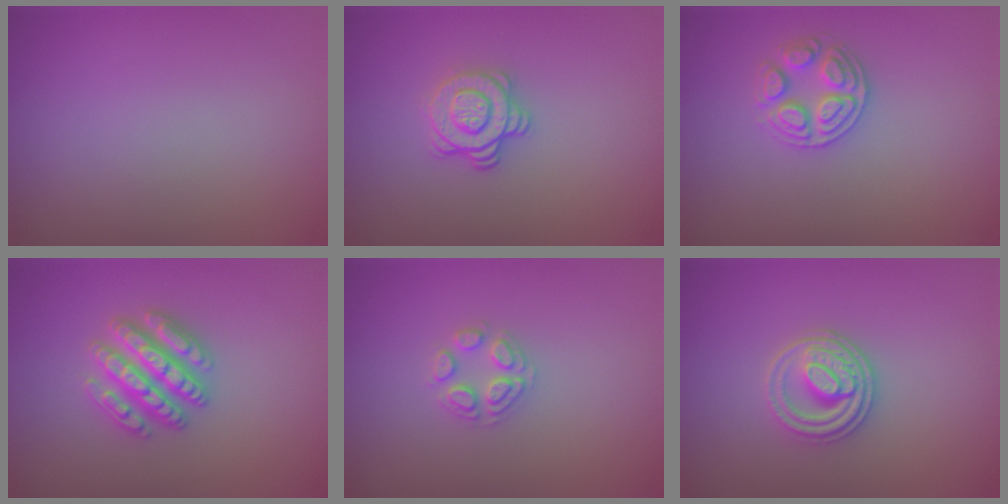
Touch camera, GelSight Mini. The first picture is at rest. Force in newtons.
{"total": 2.9, "press": 2.5, "slide": 1.3}
{"total": 2.7, "press": 2.6, "slide": 0.4}
{"total": 4.8, "press": 4.7, "slide": 0.8}
{"total": 2.2, "press": 2.2, "slide": 0.2}
{"total": 3.3, "press": 2.9, "slide": 1.6}